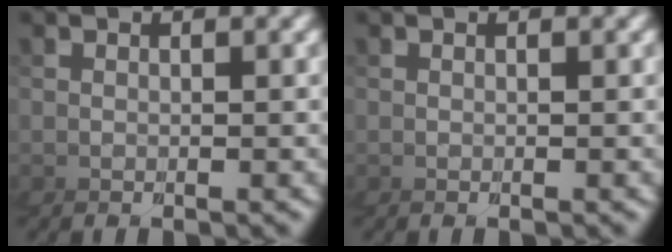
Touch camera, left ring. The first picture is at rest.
{"total": 0.0}